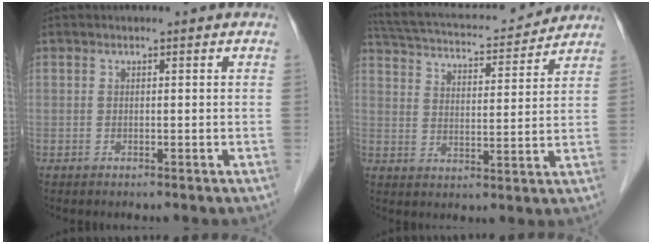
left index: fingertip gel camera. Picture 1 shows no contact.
{"total": 16.0, "force": [14.8, 3.0, 5.6], "torque": [-0.102, 0.031, 0.225]}